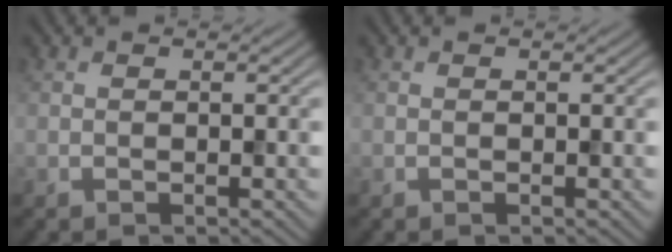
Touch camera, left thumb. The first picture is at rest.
{"total": 0.0}